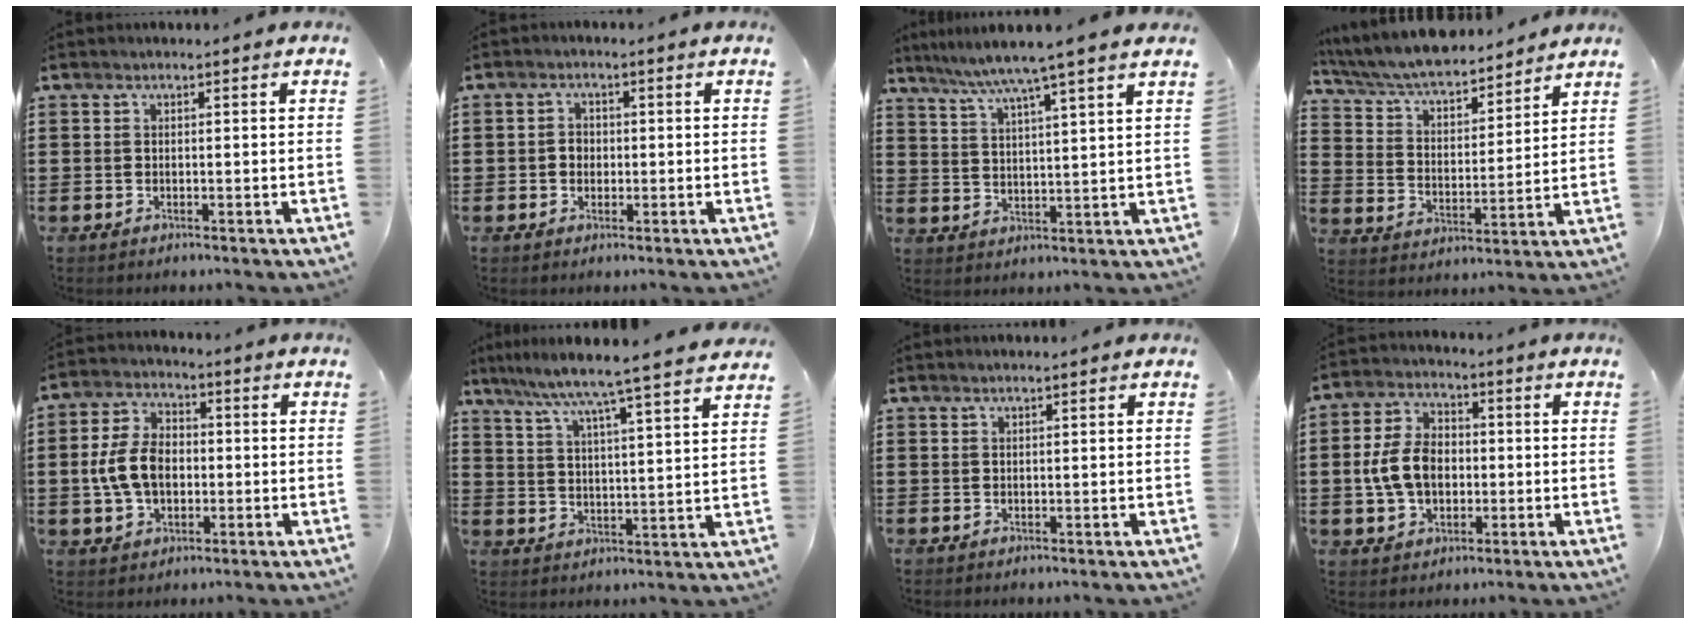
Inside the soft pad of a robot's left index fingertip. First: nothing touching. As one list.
[{"total": 1.9, "force": [-0.2, 1.7, 0.9], "torque": [-0.022, 0.008, -0.007]}, {"total": 6.4, "force": [5.2, -1.1, 3.6], "torque": [-0.087, -0.028, 0.085]}, {"total": 7.0, "force": [6.6, 1.0, 2.1], "torque": [-0.073, -0.042, 0.113]}, {"total": 7.9, "force": [-0.8, 5.5, 5.7], "torque": [-0.146, 0.005, -0.022]}, {"total": 6.3, "force": [5.6, -1.1, 2.6], "torque": [-0.075, -0.044, 0.088]}, {"total": 0.6, "force": [0.5, -0.1, 0.4], "torque": [-0.007, -0.002, 0.009]}, {"total": 8.0, "force": [-0.7, 5.8, 5.5], "torque": [-0.135, 0.009, -0.019]}]